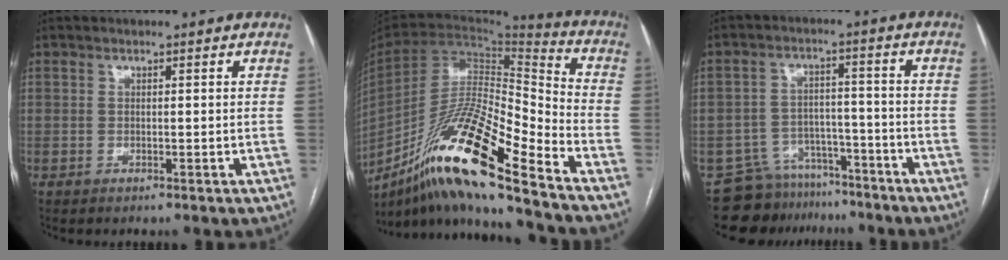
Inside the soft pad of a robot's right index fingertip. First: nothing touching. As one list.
[{"total": 21.9, "force": [-14.8, 1.4, 16.1], "torque": [-0.310, -0.025, -0.274]}, {"total": 9.3, "force": [-7.9, 4.9, 0.1], "torque": [0.006, 0.037, -0.124]}]